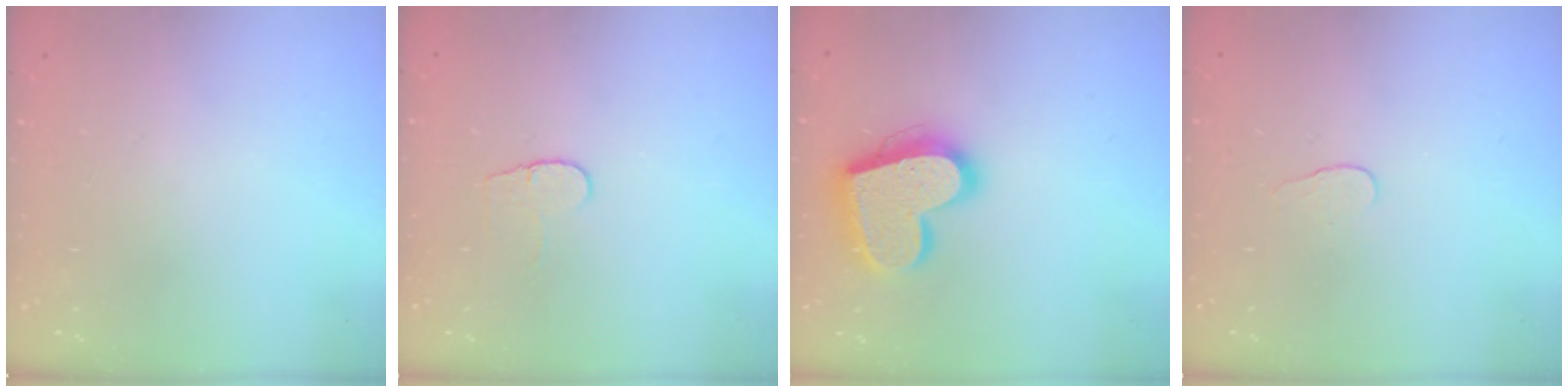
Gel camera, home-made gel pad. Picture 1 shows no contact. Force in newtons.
{"total": 4.8, "press": 4.8, "slide": 0.4}
{"total": 20.3, "press": 20.3, "slide": 1.5}
{"total": 3.8, "press": 3.8, "slide": 0.3}